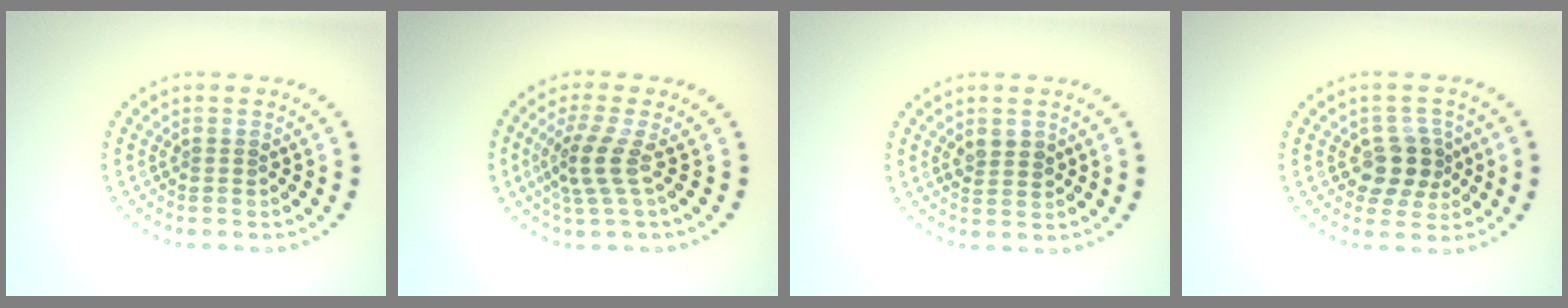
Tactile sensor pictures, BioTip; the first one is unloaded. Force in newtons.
{"total": 2.9, "press": 2.2, "slide": 2.0}
{"total": 1.7, "press": 1.6, "slide": 0.3}
{"total": 3.5, "press": 3.2, "slide": 1.3}